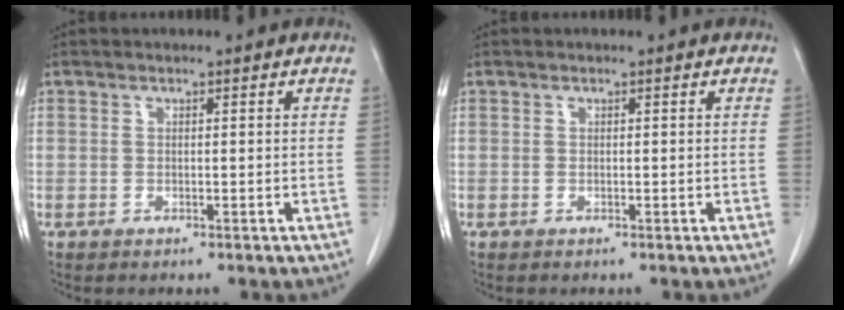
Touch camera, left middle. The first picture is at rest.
{"total": 0.0}